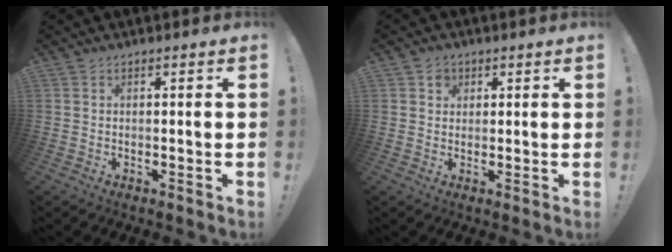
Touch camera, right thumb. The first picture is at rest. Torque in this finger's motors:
{"motor_torque": [-0.04, -0.08, 0.11, -0.02, 0.00]}